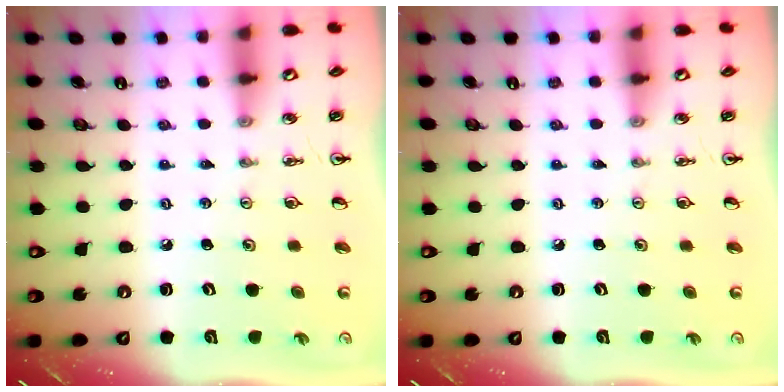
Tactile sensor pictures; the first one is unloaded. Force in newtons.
{"total": 0.0}